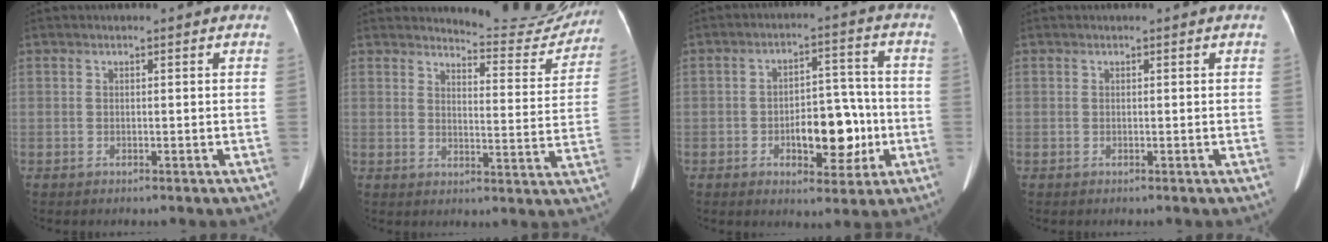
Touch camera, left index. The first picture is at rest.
{"total": 11.5, "force": [11.3, 1.6, 1.1], "torque": [0.000, -0.069, 0.122]}
{"total": 8.9, "force": [-3.0, 4.4, 7.1], "torque": [-0.098, 0.002, -0.042]}
{"total": 0.0}